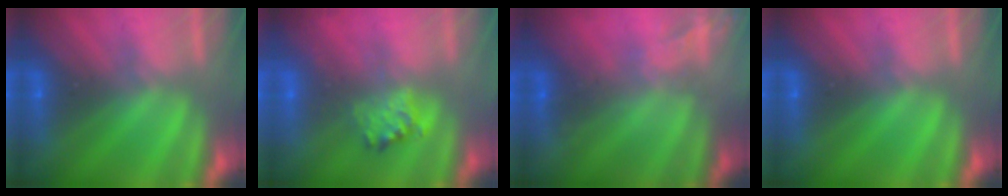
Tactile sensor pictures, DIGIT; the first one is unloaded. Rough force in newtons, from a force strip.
{"total": 2.3}
{"total": 2.2}
{"total": 0.0}